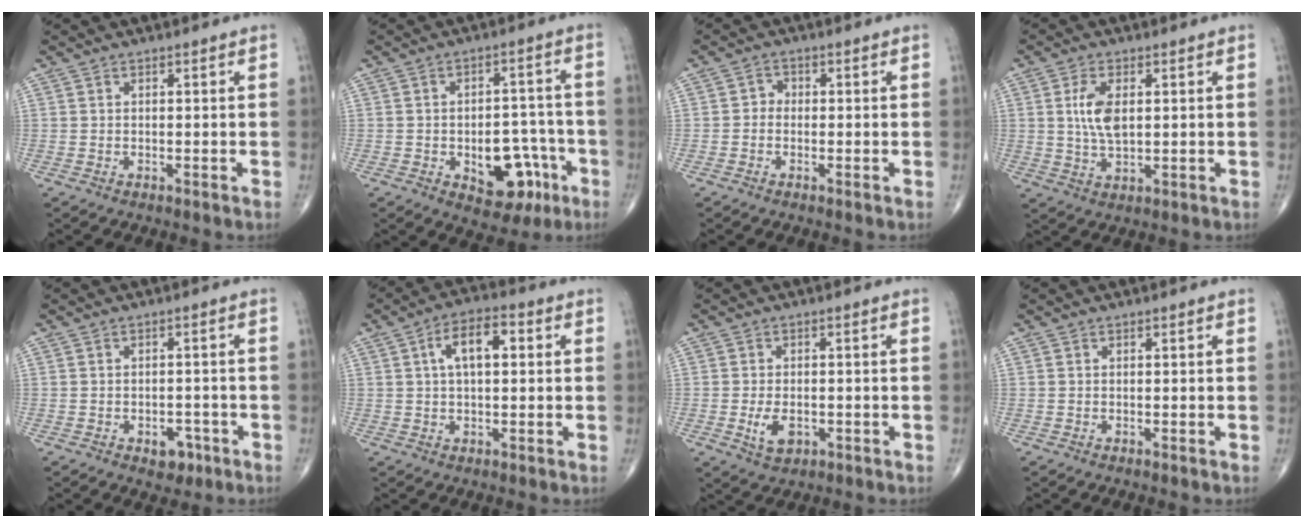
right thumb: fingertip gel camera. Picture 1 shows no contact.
{"total": 11.6, "force": [-4.5, 7.1, 8.1], "torque": [-0.071, 0.039, -0.049]}
{"total": 1.9, "force": [-0.5, 1.6, 0.9], "torque": [0.001, 0.007, -0.017]}
{"total": 6.4, "force": [1.1, 3.1, 5.4], "torque": [-0.108, -0.006, 0.023]}
{"total": 3.9, "force": [-2.0, 2.6, 2.2], "torque": [-0.011, 0.012, -0.021]}
{"total": 8.0, "force": [1.7, 3.9, 6.8], "torque": [-0.108, 0.018, 0.023]}
{"total": 4.5, "force": [-1.2, 2.7, 3.3], "torque": [-0.057, -0.003, -0.014]}
{"total": 0.0}